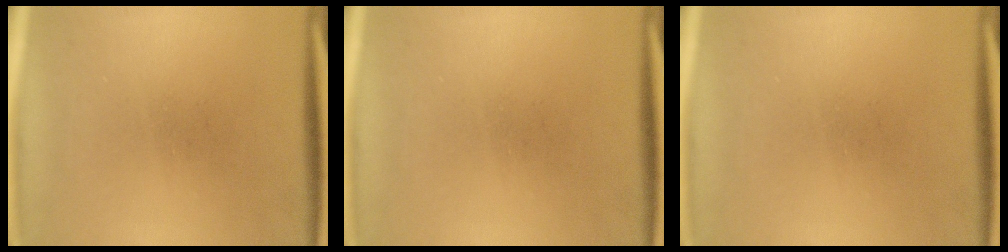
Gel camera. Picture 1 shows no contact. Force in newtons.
{"total": 0.0}
{"total": 0.0}